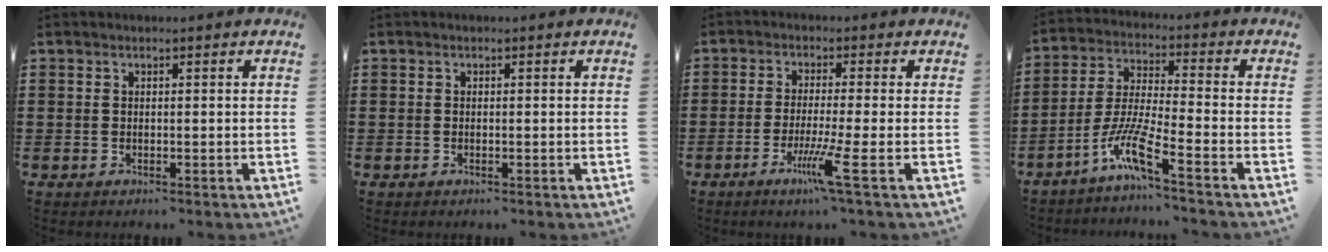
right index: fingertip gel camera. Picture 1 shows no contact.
{"total": 0.0}
{"total": 6.3, "force": [-2.8, -0.6, 5.6], "torque": [-0.112, -0.024, -0.052]}
{"total": 8.4, "force": [-5.5, 0.8, 6.3], "torque": [-0.144, -0.011, -0.112]}